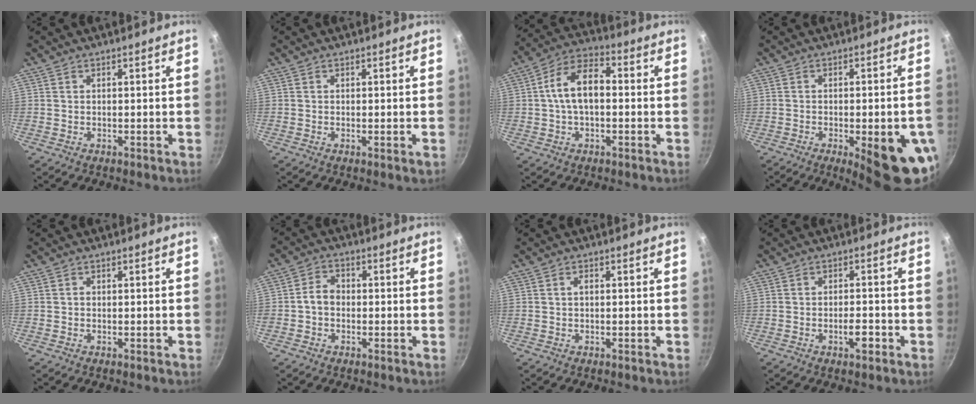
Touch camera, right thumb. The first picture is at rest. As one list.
[{"total": 1.0, "force": [-0.2, 0.0, 1.0], "torque": [-0.016, -0.003, -0.005]}, {"total": 10.7, "force": [0.2, 6.2, 8.7], "torque": [-0.139, 0.037, -0.009]}, {"total": 14.9, "force": [-5.1, 4.4, 13.3], "torque": [-0.149, 0.011, -0.061]}, {"total": 0.6, "force": [-0.1, 0.5, 0.3], "torque": [-0.002, 0.004, -0.003]}, {"total": 4.0, "force": [-0.7, 3.2, 2.4], "torque": [-0.029, 0.020, -0.022]}, {"total": 0.8, "force": [0.0, 0.5, 0.7], "torque": [-0.013, 0.004, -0.001]}, {"total": 3.6, "force": [-1.6, 1.4, 2.9], "torque": [-0.037, 0.013, -0.025]}]